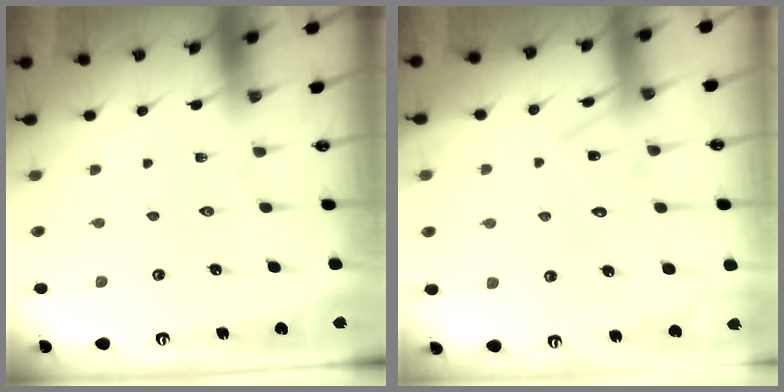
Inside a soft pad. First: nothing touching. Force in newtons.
{"total": 13.4, "press": 13.4, "slide": 0.8}